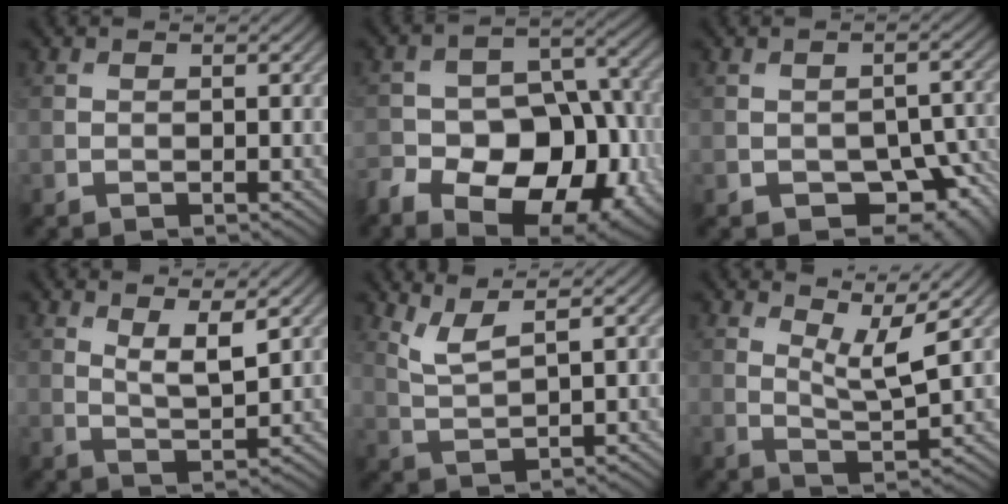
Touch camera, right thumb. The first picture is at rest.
{"total": 15.2, "force": [-6.7, 10.1, 9.2], "torque": [-0.157, -0.005, -0.101]}
{"total": 8.4, "force": [-4.1, 4.9, 5.5], "torque": [-0.078, -0.009, -0.048]}
{"total": 4.1, "force": [2.3, 1.0, 3.2], "torque": [-0.072, -0.009, 0.045]}
{"total": 3.8, "force": [2.6, 0.7, 2.7], "torque": [-0.063, 0.001, 0.064]}
{"total": 5.9, "force": [3.9, 1.0, 4.3], "torque": [-0.085, -0.008, 0.076]}